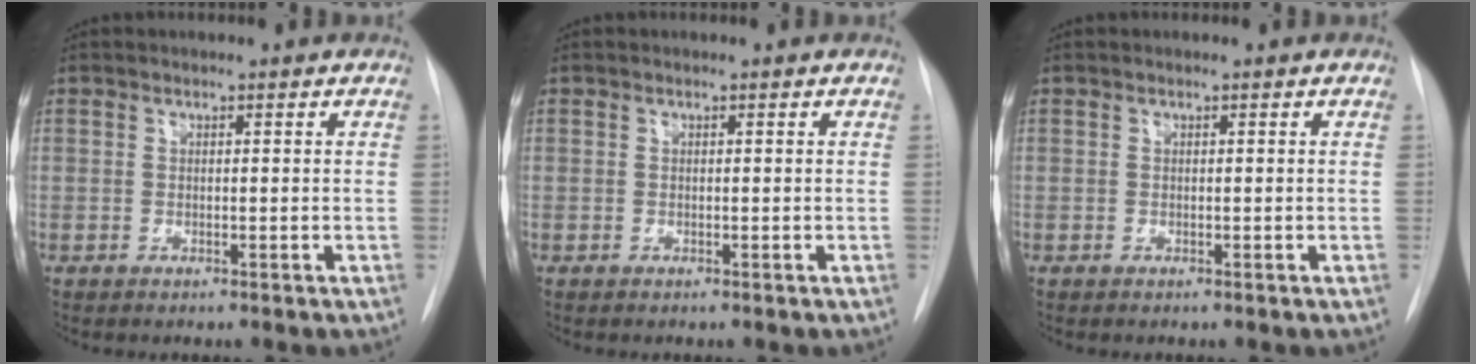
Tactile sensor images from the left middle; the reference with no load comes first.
{"total": 0.0}
{"total": 0.0}